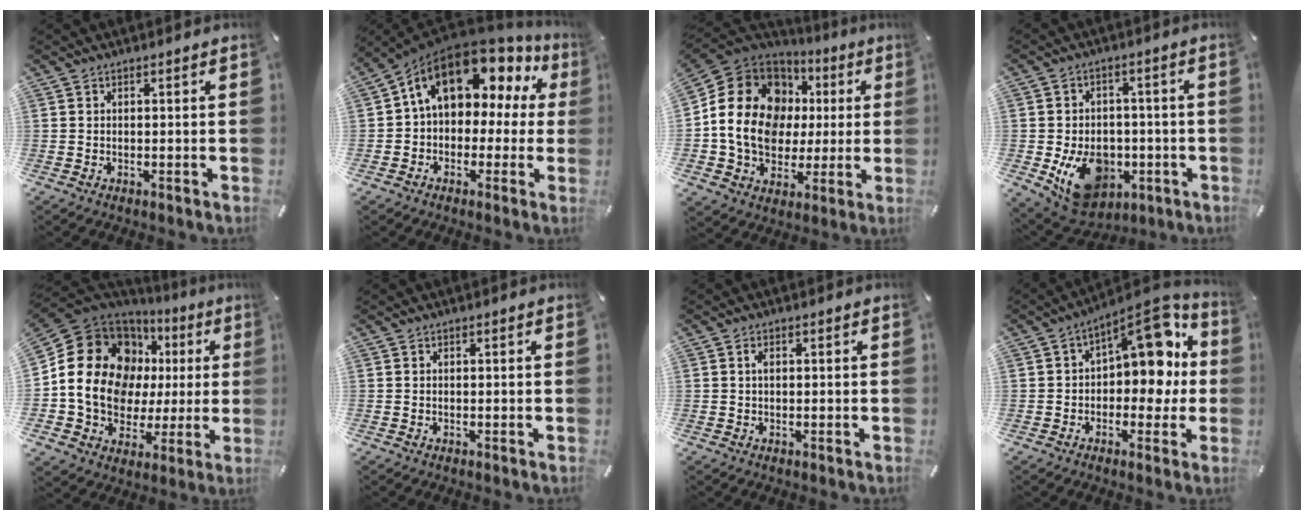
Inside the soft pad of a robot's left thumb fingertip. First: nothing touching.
{"total": 14.6, "force": [6.5, 9.5, 9.1], "torque": [-0.143, -0.028, 0.116]}
{"total": 18.8, "force": [0.7, 16.1, 9.7], "torque": [-0.189, 0.000, 0.020]}
{"total": 14.4, "force": [-4.3, 10.9, 8.3], "torque": [-0.118, 0.018, -0.065]}
{"total": 21.4, "force": [3.1, 17.1, 12.6], "torque": [-0.237, -0.023, 0.066]}
{"total": 0.0}
{"total": 1.2, "force": [0.2, 0.6, 1.0], "torque": [-0.021, 0.003, 0.003]}
{"total": 13.0, "force": [3.9, 7.7, 9.7], "torque": [-0.112, -0.036, 0.066]}